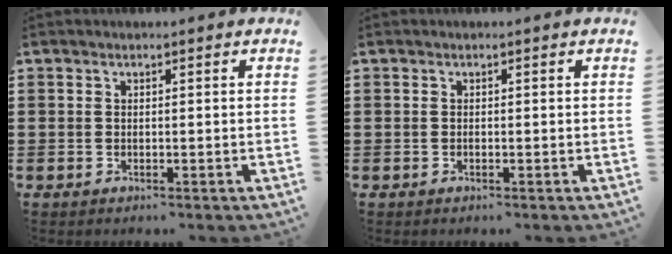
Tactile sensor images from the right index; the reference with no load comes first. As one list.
[{"total": 0.0}]